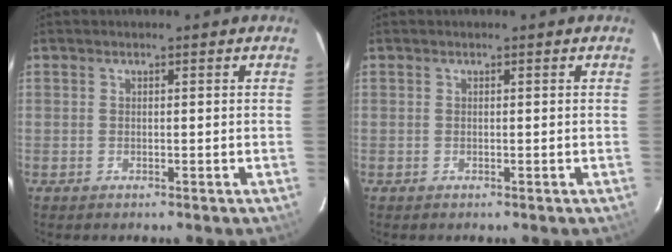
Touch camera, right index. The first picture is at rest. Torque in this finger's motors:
{"motor_torque": [0.00, 0.00, 0.02, 0.00]}